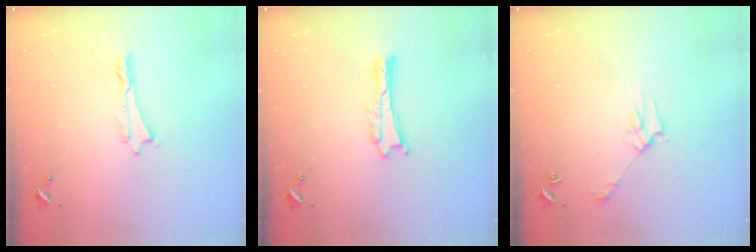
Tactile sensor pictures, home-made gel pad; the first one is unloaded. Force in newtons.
{"total": 0.0}
{"total": 2.8, "press": 2.8, "slide": 0.2}